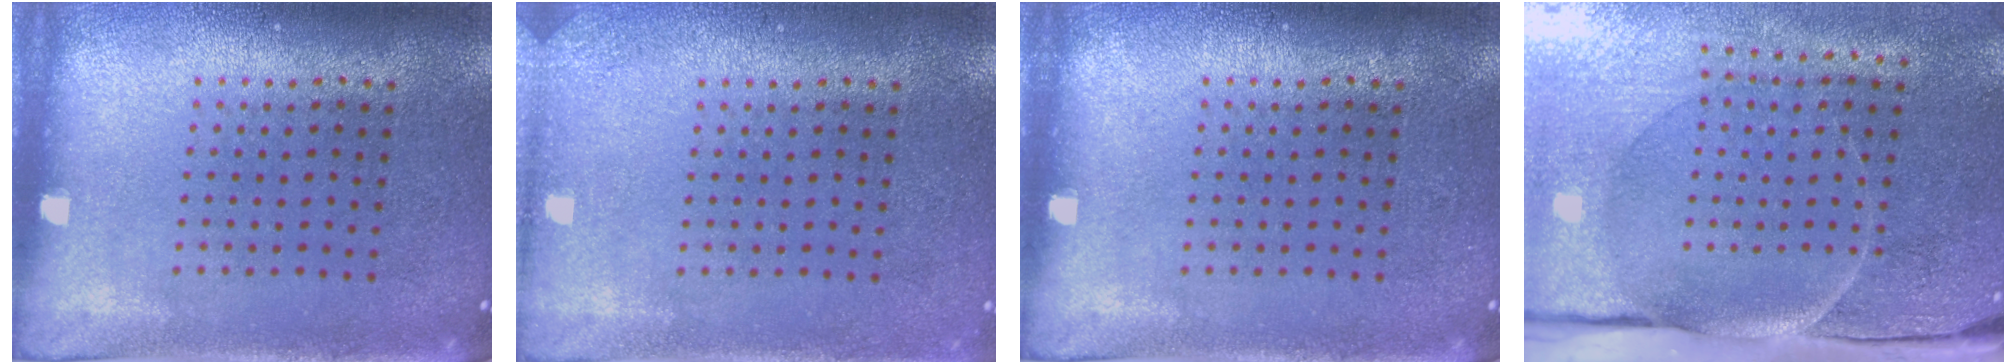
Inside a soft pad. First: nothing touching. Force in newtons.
{"total": 1.2, "press": 1.2, "slide": 0.1}
{"total": 0.0}
{"total": 4.8, "press": 3.9, "slide": 2.8}